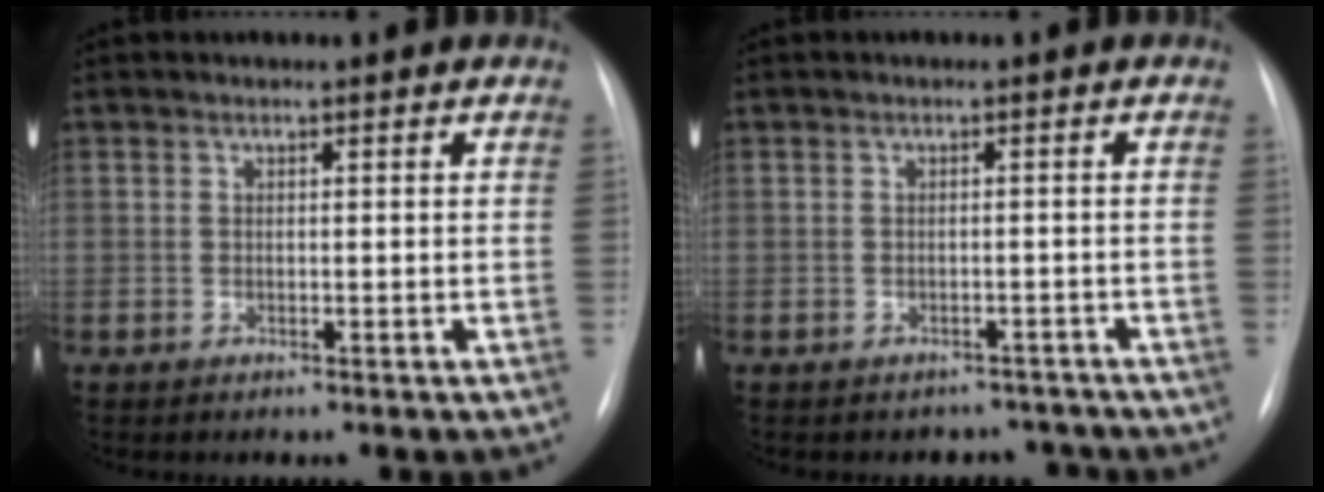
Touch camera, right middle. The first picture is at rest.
{"total": 3.7, "force": [-3.2, 1.7, -0.6], "torque": [0.016, 0.015, -0.040]}